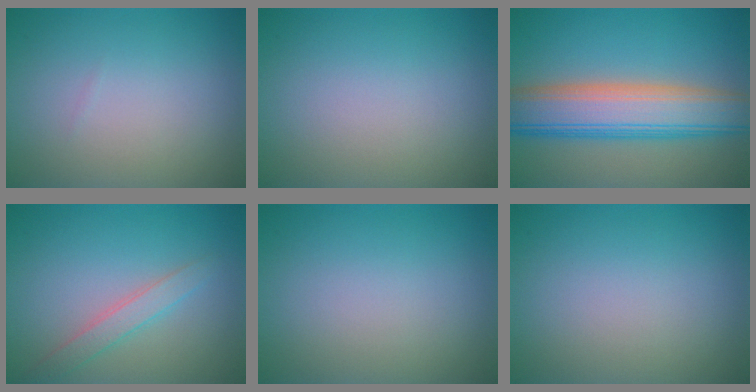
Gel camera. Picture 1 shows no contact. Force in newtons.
{"total": 0.0}
{"total": 9.1, "press": 9.0, "slide": 0.6}
{"total": 2.0, "press": 2.0, "slide": 0.1}
{"total": 0.0}
{"total": 0.0}